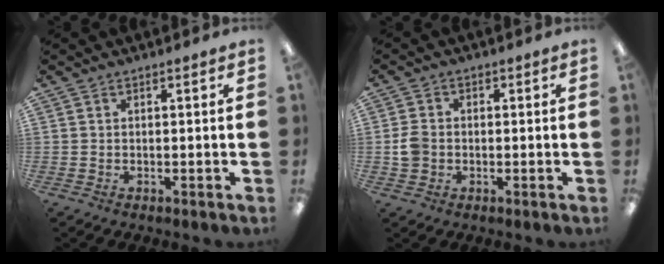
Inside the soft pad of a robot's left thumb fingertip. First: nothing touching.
{"total": 4.6, "force": [-0.7, 4.0, 2.1], "torque": [-0.029, 0.009, -0.012]}